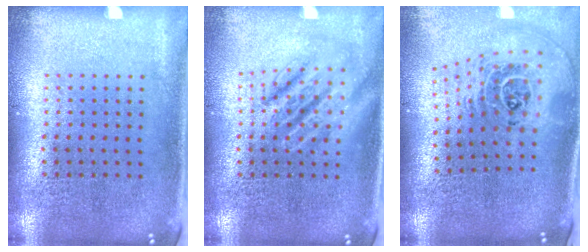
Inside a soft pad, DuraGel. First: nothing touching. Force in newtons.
{"total": 2.7, "press": 2.7, "slide": 0.3}
{"total": 2.6, "press": 1.8, "slide": 1.9}